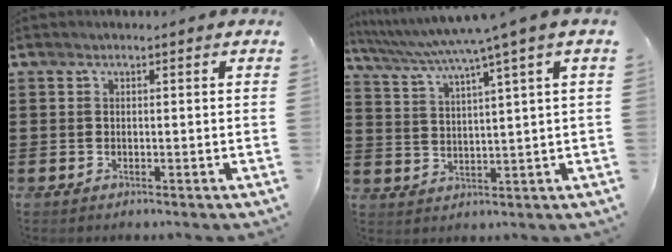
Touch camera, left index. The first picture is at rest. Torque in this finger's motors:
{"motor_torque": [0.59, -0.52, 0.25, 0.12]}